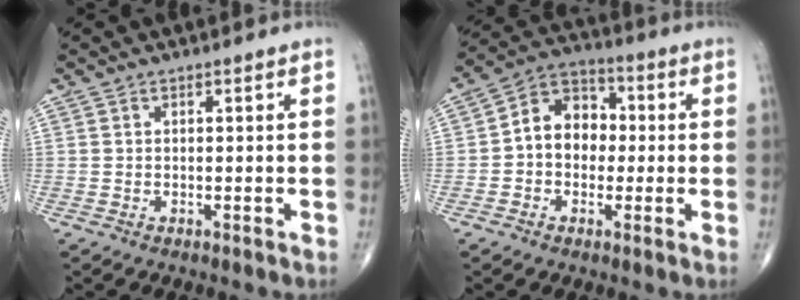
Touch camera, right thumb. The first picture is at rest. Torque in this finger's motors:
{"motor_torque": [0.10, 0.29, 0.31, 0.10, 0.07]}